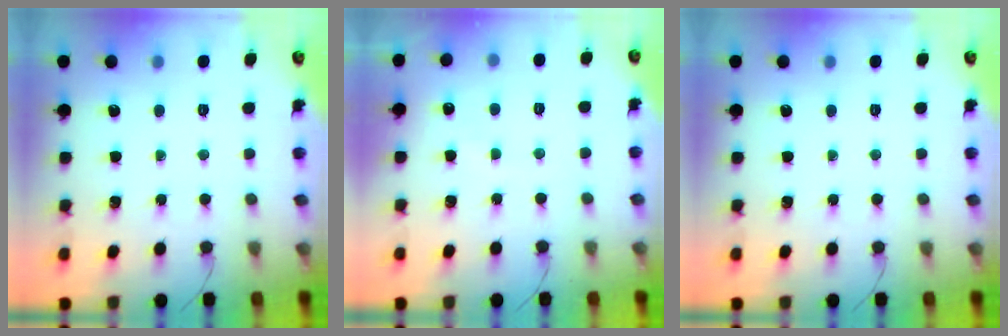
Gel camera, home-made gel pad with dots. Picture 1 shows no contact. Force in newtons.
{"total": 5.7, "press": 5.6, "slide": 0.9}
{"total": 0.0}